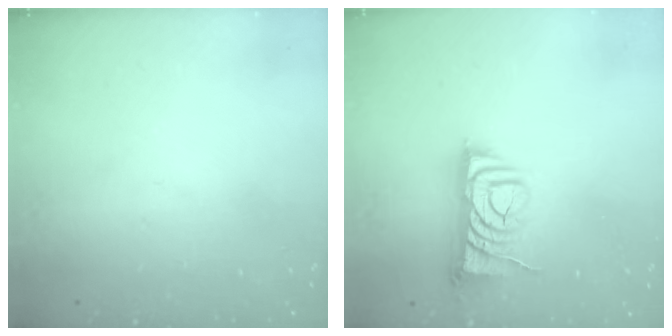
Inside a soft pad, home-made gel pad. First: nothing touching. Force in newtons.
{"total": 8.2, "press": 8.1, "slide": 1.2}